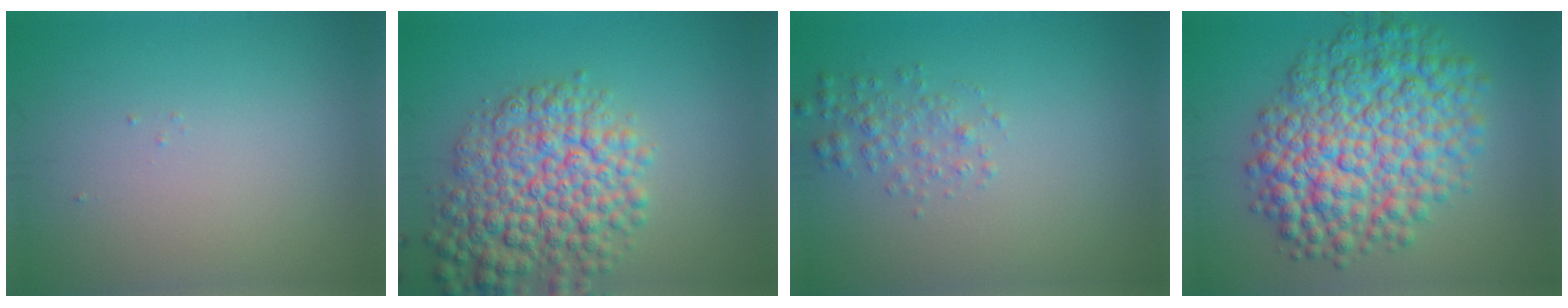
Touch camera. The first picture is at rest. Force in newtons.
{"total": 8.4, "press": 8.4, "slide": 0.3}
{"total": 1.8, "press": 1.8, "slide": 0.0}
{"total": 10.9, "press": 10.9, "slide": 0.2}